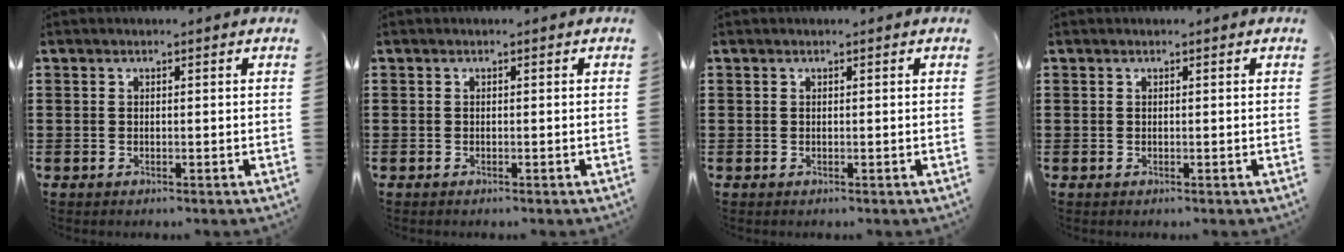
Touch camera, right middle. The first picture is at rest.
{"total": 0.0}
{"total": 0.0}
{"total": 0.0}